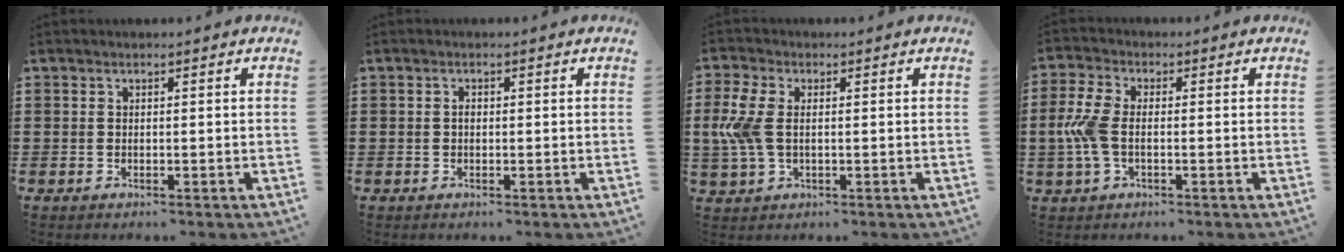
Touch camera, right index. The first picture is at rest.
{"total": 0.9, "force": [-0.1, 0.5, 0.7], "torque": [-0.015, 0.001, -0.002]}
{"total": 6.5, "force": [0.4, 3.7, 5.3], "torque": [-0.147, -0.004, -0.005]}
{"total": 6.2, "force": [-0.6, 3.2, 5.3], "torque": [-0.139, -0.006, -0.021]}